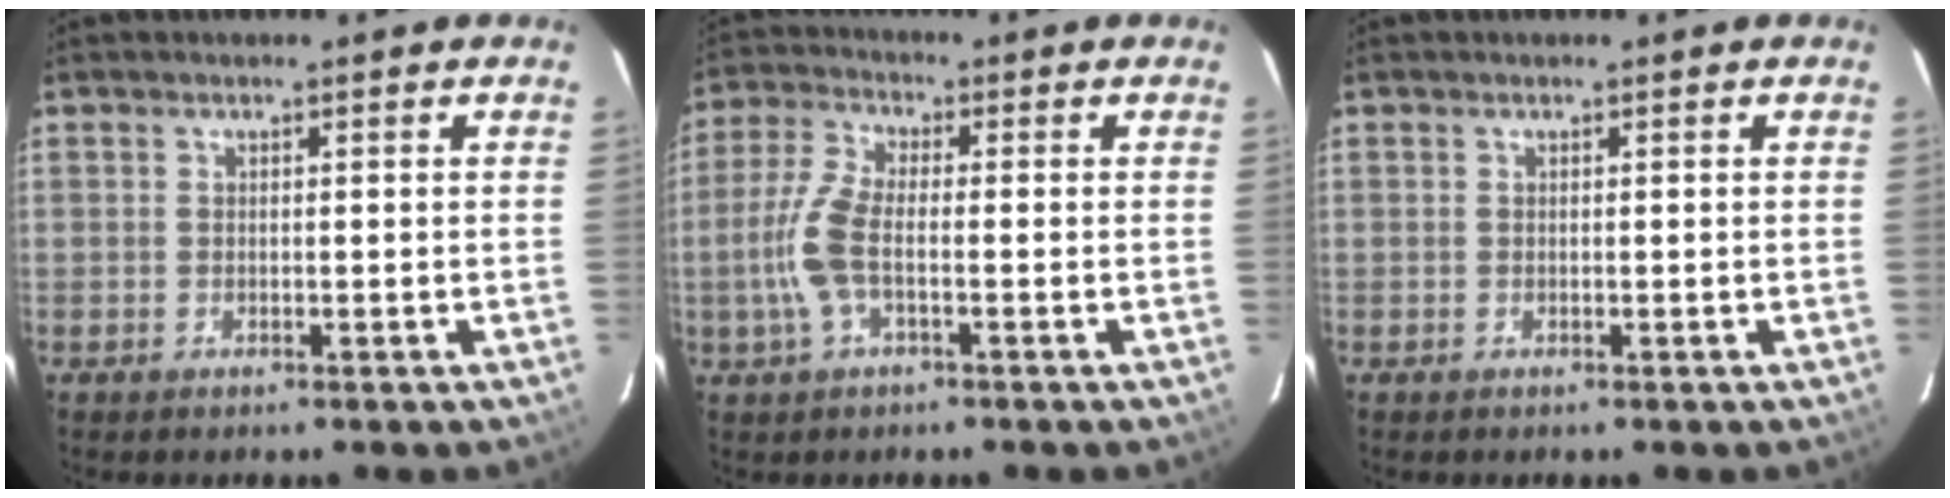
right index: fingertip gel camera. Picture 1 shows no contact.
{"total": 8.1, "force": [-1.9, 2.8, 7.3], "torque": [-0.170, 0.005, -0.040]}
{"total": 0.0}